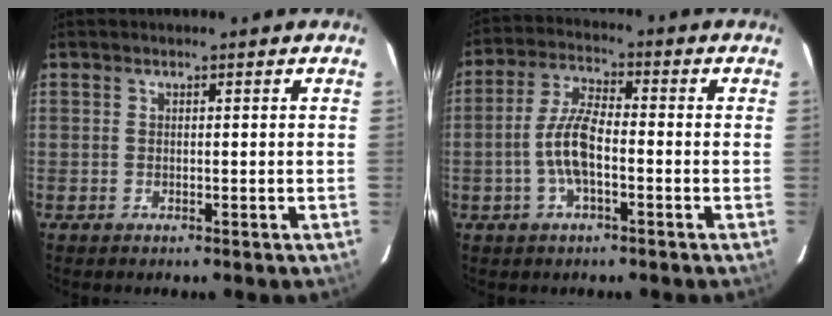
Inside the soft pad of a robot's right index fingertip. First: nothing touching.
{"total": 7.7, "force": [-2.1, 2.5, 7.0], "torque": [-0.145, 0.009, -0.042]}